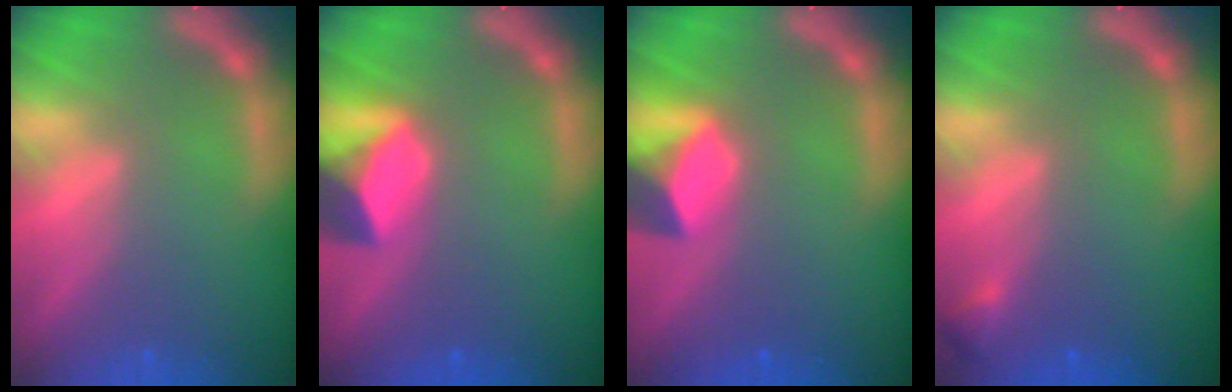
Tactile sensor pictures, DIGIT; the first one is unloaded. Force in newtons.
{"total": 5.4}
{"total": 4.4}
{"total": 0.9}